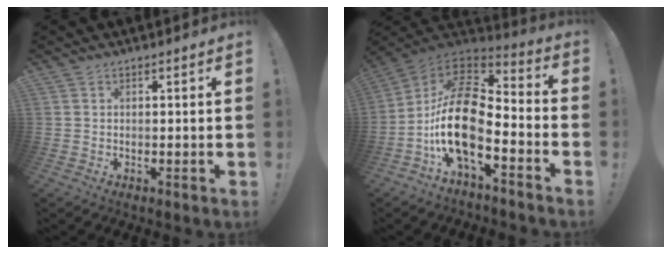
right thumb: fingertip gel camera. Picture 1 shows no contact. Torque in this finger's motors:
{"motor_torque": [2.88, 2.13, 0.86, -0.68, 0.37]}